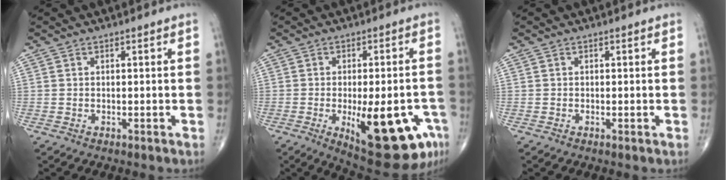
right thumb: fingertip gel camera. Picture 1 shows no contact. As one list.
[{"total": 18.4, "force": [-6.5, 7.0, 15.7], "torque": [-0.164, 0.008, -0.071]}, {"total": 0.0}]